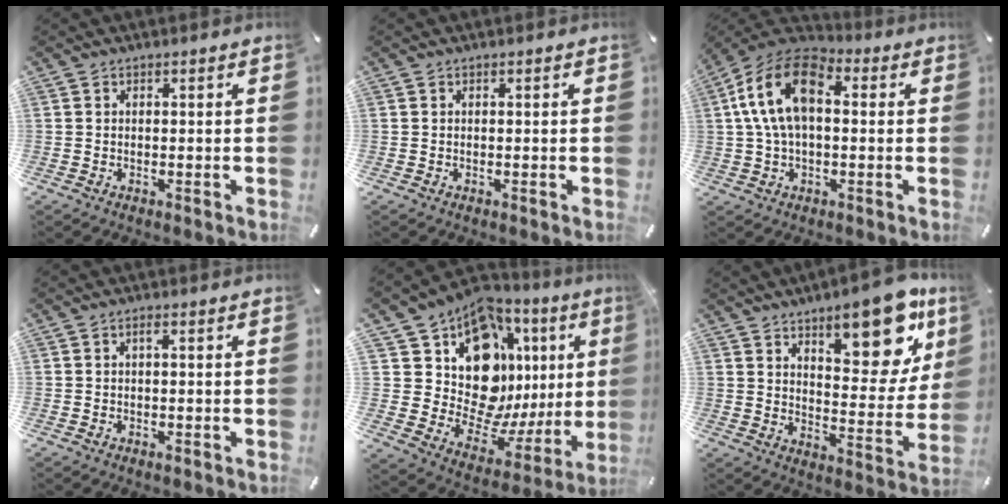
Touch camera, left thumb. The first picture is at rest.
{"total": 0.0}
{"total": 14.8, "force": [2.5, 9.0, 11.6], "torque": [-0.236, 0.010, 0.046]}
{"total": 1.4, "force": [0.0, 0.5, 1.3], "torque": [-0.024, 0.001, -0.002]}
{"total": 17.3, "force": [7.8, 12.0, 9.6], "torque": [-0.154, -0.086, 0.153]}
{"total": 18.4, "force": [11.1, 7.8, 12.3], "torque": [-0.150, -0.072, 0.179]}